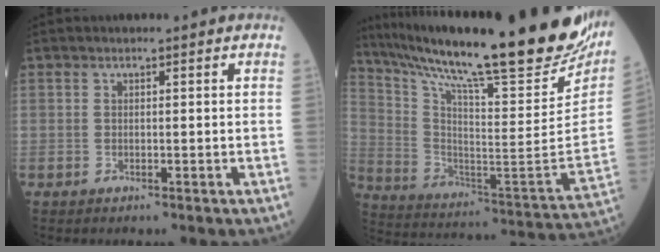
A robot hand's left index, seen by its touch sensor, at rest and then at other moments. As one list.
[{"total": 32.2, "force": [26.0, 2.2, 18.9], "torque": [-0.326, -0.080, 0.378]}]